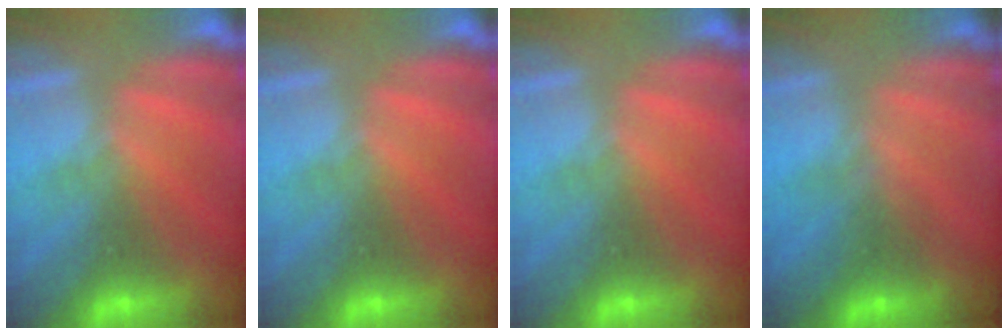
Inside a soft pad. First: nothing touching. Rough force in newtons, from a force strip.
{"total": 0.0}
{"total": 0.0}
{"total": 1.3}